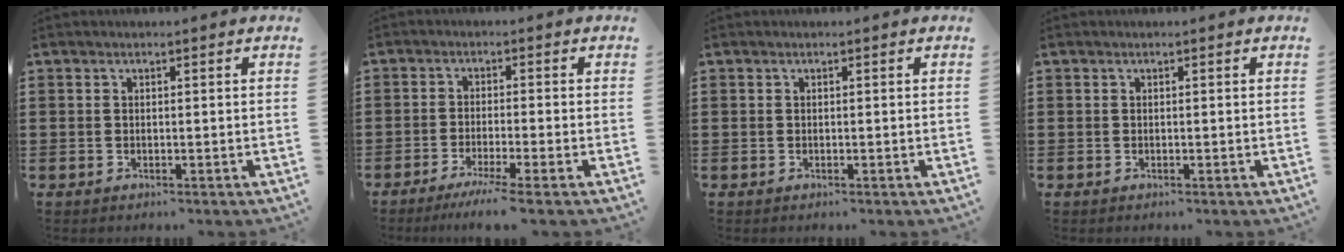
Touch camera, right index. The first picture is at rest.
{"total": 3.7, "force": [-2.8, -0.6, 2.4], "torque": [-0.053, -0.017, -0.054]}
{"total": 0.0}
{"total": 0.0}